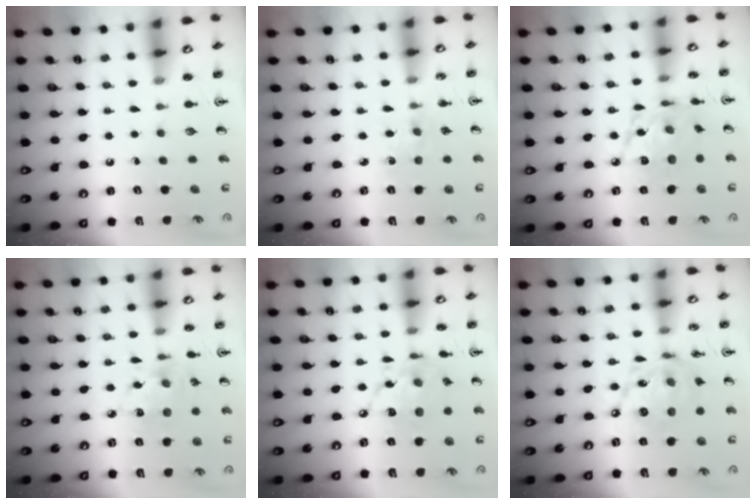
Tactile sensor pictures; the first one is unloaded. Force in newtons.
{"total": 2.9, "press": 2.8, "slide": 0.4}
{"total": 12.9, "press": 12.8, "slide": 0.8}
{"total": 9.1, "press": 9.1, "slide": 0.6}
{"total": 13.0, "press": 13.0, "slide": 1.0}
{"total": 13.7, "press": 13.7, "slide": 0.9}